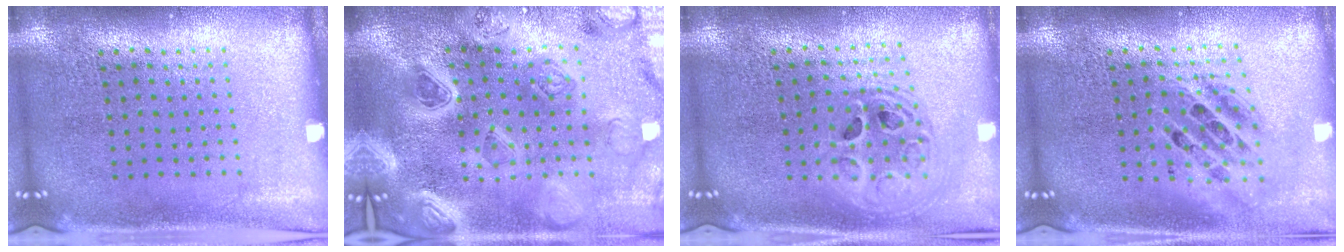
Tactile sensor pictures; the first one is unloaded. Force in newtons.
{"total": 5.2, "press": 4.4, "slide": 2.9}
{"total": 1.9, "press": 1.5, "slide": 1.1}
{"total": 1.7, "press": 1.4, "slide": 0.9}